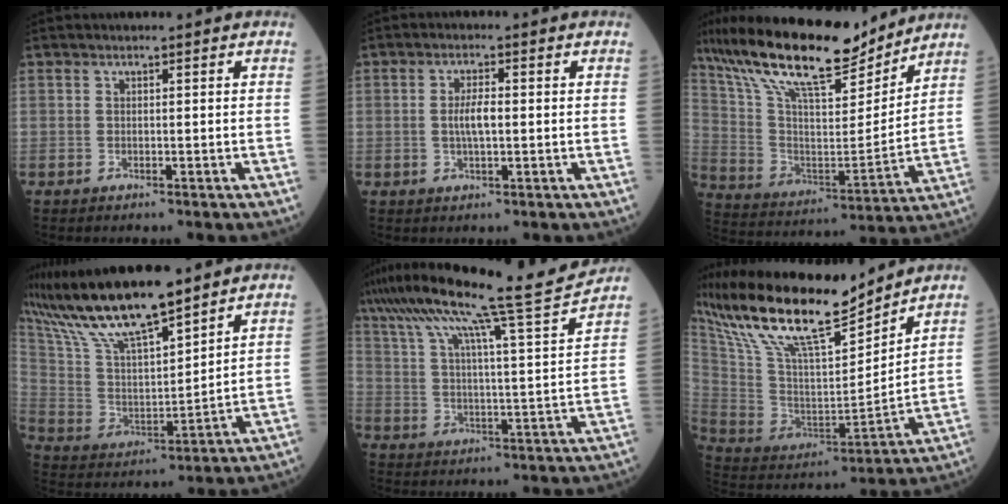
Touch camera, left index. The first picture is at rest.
{"total": 3.5, "force": [-0.1, 0.9, 3.3], "torque": [-0.069, -0.002, -0.004]}
{"total": 21.0, "force": [17.3, 4.5, 11.1], "torque": [-0.211, 0.009, 0.306]}
{"total": 15.6, "force": [13.0, 1.9, 8.3], "torque": [-0.172, 0.007, 0.253]}
{"total": 19.7, "force": [16.8, -1.9, 10.0], "torque": [-0.183, -0.014, 0.254]}
{"total": 22.9, "force": [18.1, 4.2, 13.5], "torque": [-0.264, 0.010, 0.335]}